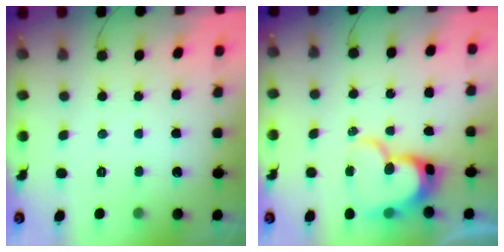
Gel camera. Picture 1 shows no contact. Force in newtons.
{"total": 15.2, "press": 15.1, "slide": 1.4}